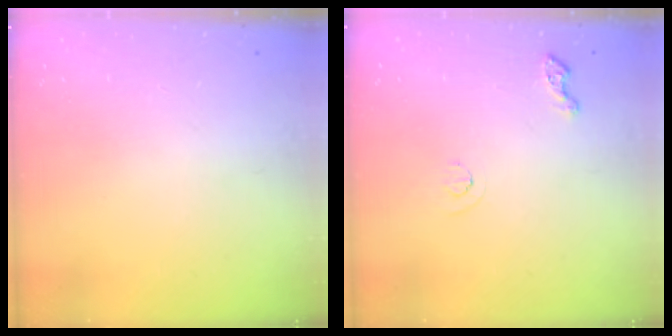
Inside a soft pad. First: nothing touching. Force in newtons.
{"total": 4.8, "press": 4.7, "slide": 0.7}